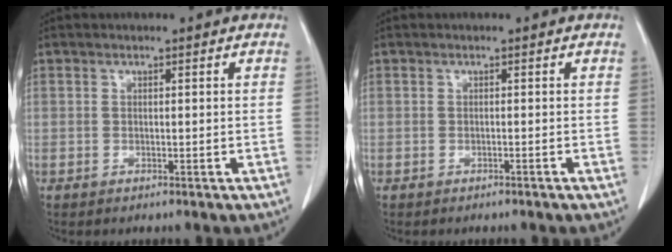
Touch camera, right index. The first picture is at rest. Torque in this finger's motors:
{"motor_torque": [0.00, 0.00, 0.00, 0.00]}